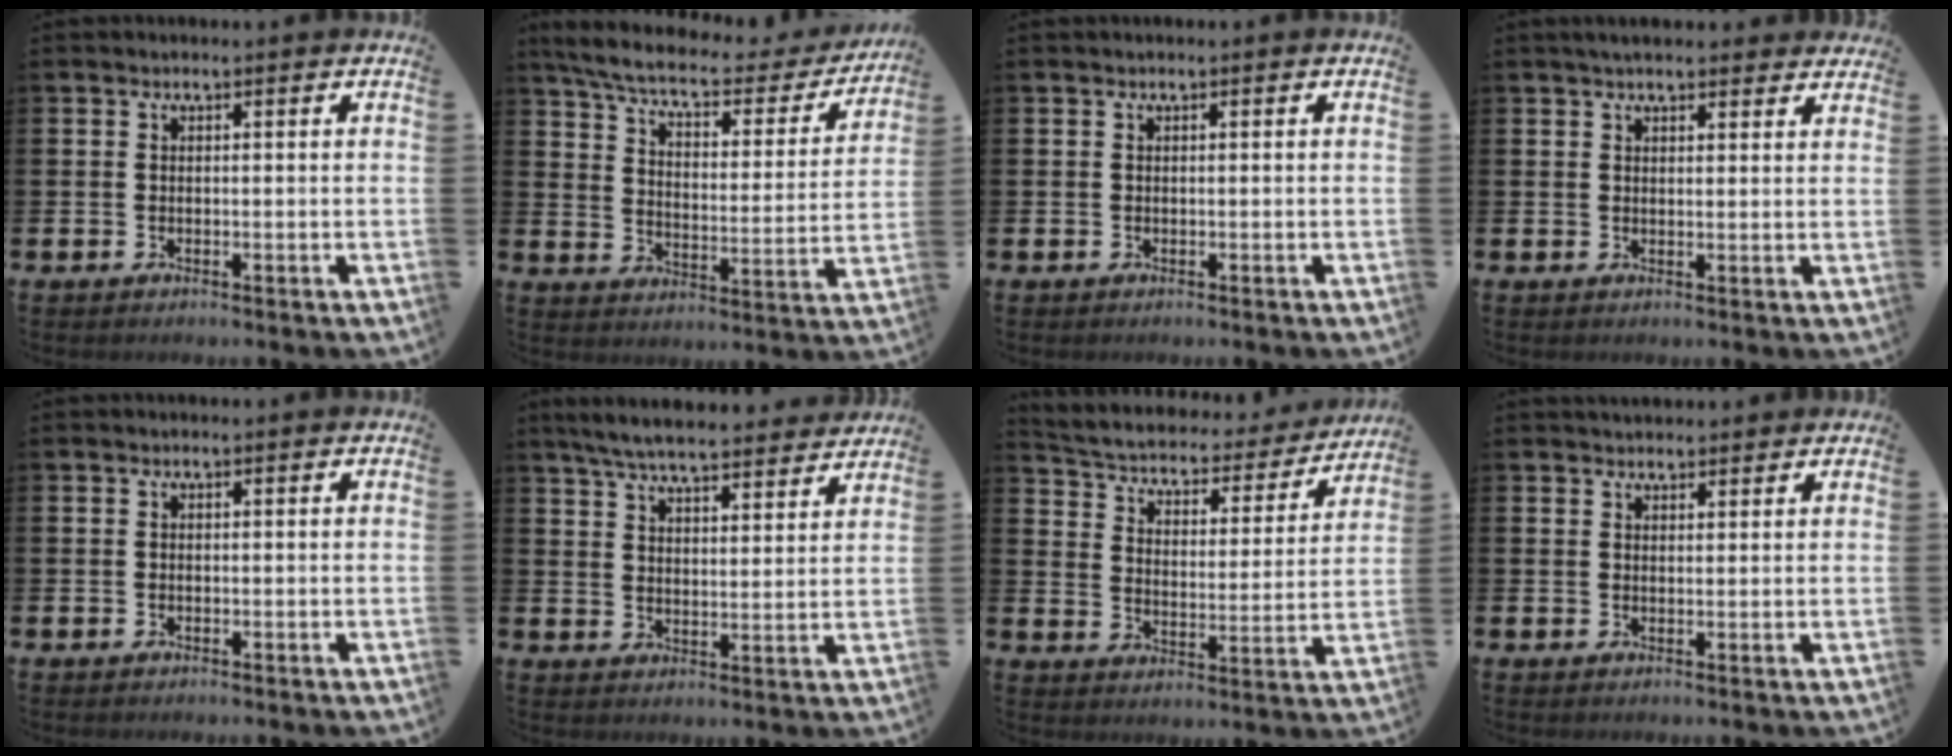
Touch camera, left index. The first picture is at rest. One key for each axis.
{"total": 7.0, "fx": 5.9, "fy": 1.6, "fz": 3.3, "tx": -0.092, "ty": -0.037, "tz": 0.096}
{"total": 0.0}
{"total": 2.9, "fx": 2.7, "fy": 0.8, "fz": 0.8, "tx": -0.018, "ty": -0.005, "tz": 0.049}
{"total": 0.0}
{"total": 6.6, "fx": 6.3, "fy": 0.7, "fz": 1.8, "tx": -0.052, "ty": -0.036, "tz": 0.110}
{"total": 4.2, "fx": 3.7, "fy": 1.6, "fz": 1.3, "tx": -0.051, "ty": -0.033, "tz": 0.052}
{"total": 2.2, "fx": 2.1, "fy": 0.6, "fz": 0.0, "tx": 0.007, "ty": -0.008, "tz": 0.038}